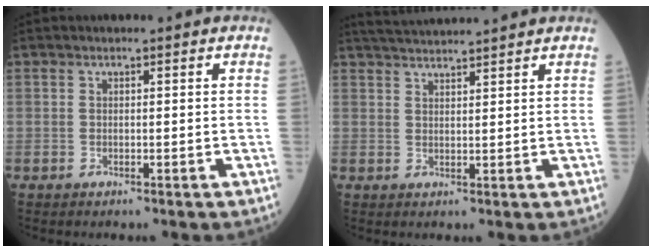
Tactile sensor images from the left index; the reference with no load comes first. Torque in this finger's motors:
{"motor_torque": [0.81, -1.33, 0.00, 0.00]}